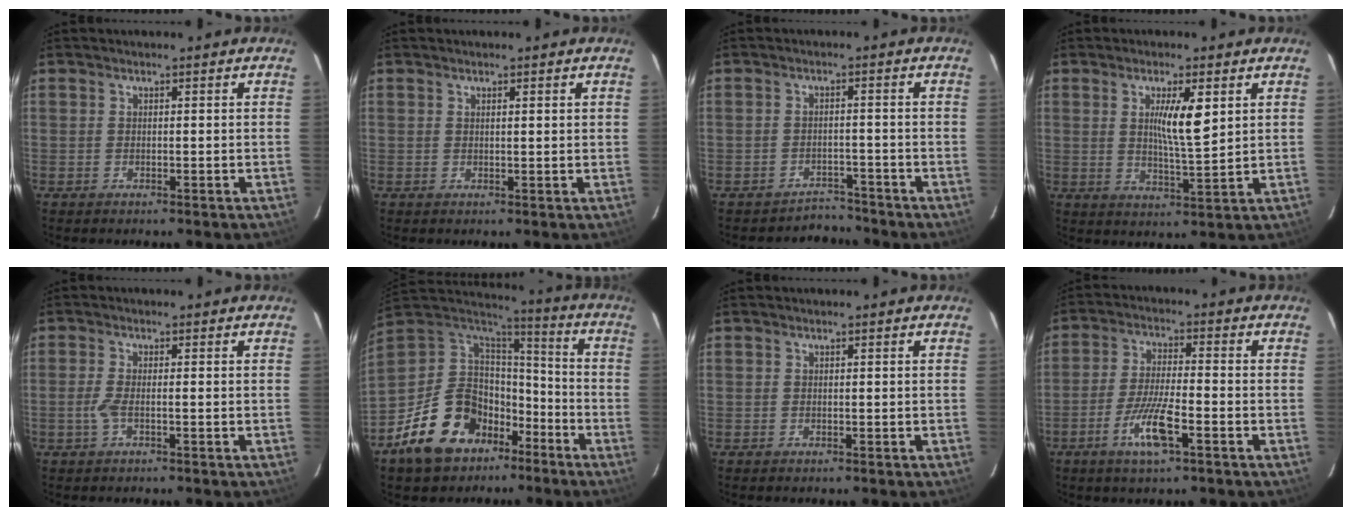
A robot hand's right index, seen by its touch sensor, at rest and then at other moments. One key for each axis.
{"total": 1.4, "fx": 0.6, "fy": 0.4, "fz": 1.2, "tx": -0.026, "ty": 0.003, "tz": 0.008}
{"total": 3.6, "fx": -3.3, "fy": 0.9, "fz": -1.0, "tx": 0.014, "ty": 0.008, "tz": -0.048}
{"total": 7.1, "fx": 2.1, "fy": 0.9, "fz": 6.7, "tx": -0.116, "ty": -0.005, "tz": 0.037}
{"total": 2.6, "fx": -0.8, "fy": 0.7, "fz": 2.4, "tx": -0.057, "ty": 0.001, "tz": -0.017}
{"total": 17.7, "fx": -9.9, "fy": 11.7, "fz": 8.9, "tx": -0.182, "ty": 0.050, "tz": -0.172}
{"total": 0.0}
{"total": 8.4, "fx": -3.9, "fy": 1.3, "fz": 7.3, "tx": -0.146, "ty": -0.008, "tz": -0.071}